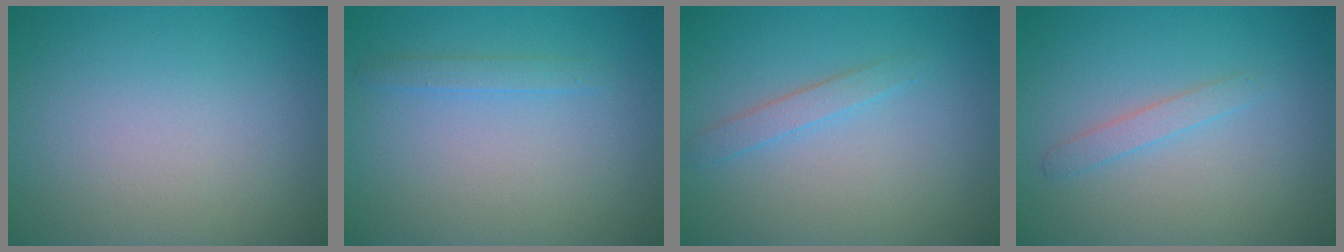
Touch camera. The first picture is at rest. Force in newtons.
{"total": 1.1, "press": 1.1, "slide": 0.1}
{"total": 1.5, "press": 1.5, "slide": 0.1}
{"total": 1.3, "press": 1.3, "slide": 0.0}